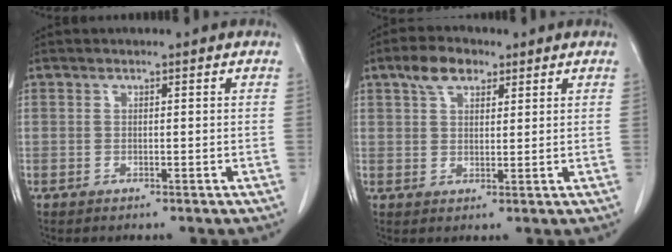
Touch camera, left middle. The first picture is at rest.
{"total": 5.1, "force": [3.2, 2.6, 3.0], "torque": [-0.059, 0.014, 0.061]}